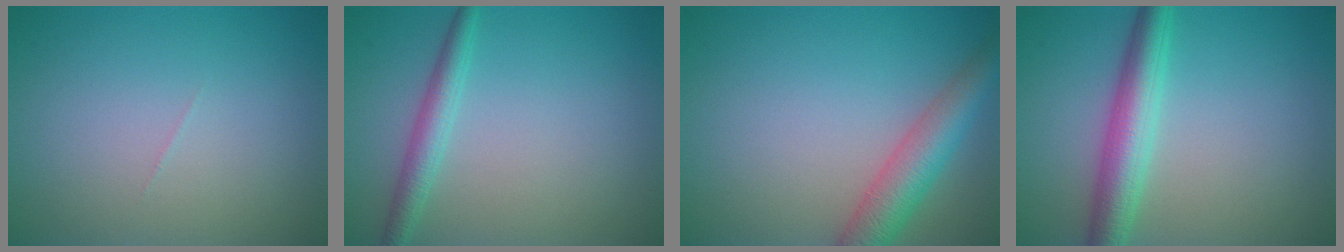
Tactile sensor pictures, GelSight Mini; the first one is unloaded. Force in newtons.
{"total": 2.3, "press": 2.3, "slide": 0.1}
{"total": 4.8, "press": 4.8, "slide": 0.2}
{"total": 4.7, "press": 4.7, "slide": 0.1}